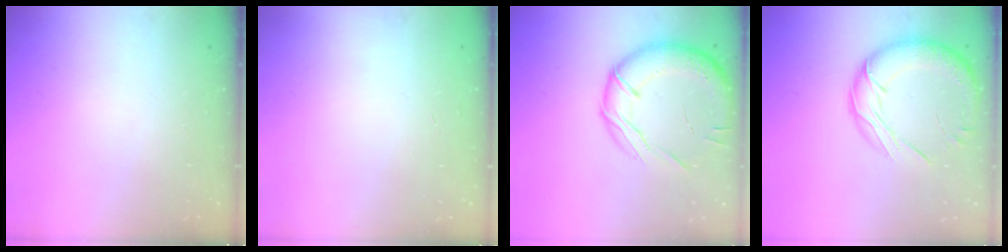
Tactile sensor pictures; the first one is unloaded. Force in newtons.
{"total": 0.0}
{"total": 17.5, "press": 17.4, "slide": 2.2}
{"total": 17.1, "press": 16.7, "slide": 3.5}